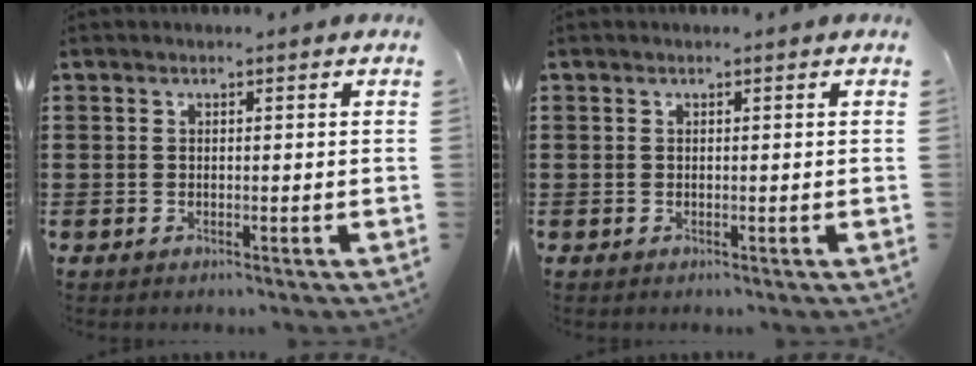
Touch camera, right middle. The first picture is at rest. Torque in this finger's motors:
{"motor_torque": [0.01, -0.02, 0.00, 0.01]}